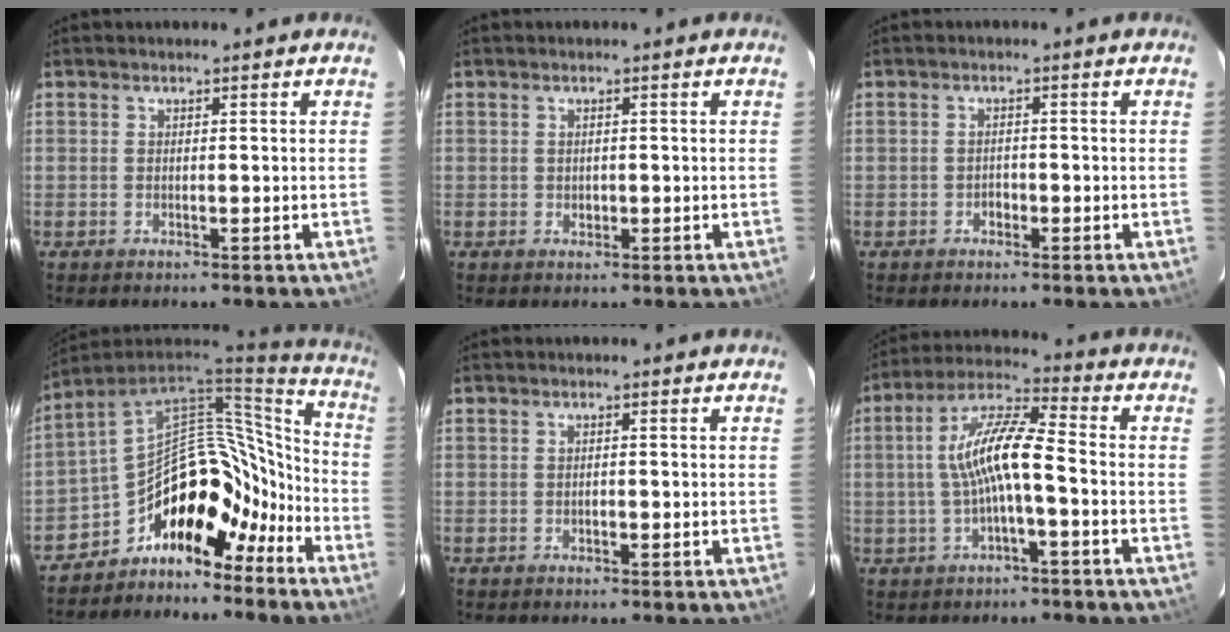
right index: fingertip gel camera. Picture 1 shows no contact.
{"total": 1.1, "force": [0.0, 0.9, 0.5], "torque": [-0.008, 0.002, 0.001]}
{"total": 1.4, "force": [-0.8, 1.1, 0.5], "torque": [-0.009, 0.004, -0.011]}
{"total": 17.0, "force": [-11.4, 10.4, 7.3], "torque": [-0.112, 0.070, -0.175]}
{"total": 0.6, "force": [-0.3, 0.4, 0.3], "torque": [-0.005, 0.002, -0.005]}
{"total": 10.1, "force": [-1.5, 2.0, 9.8], "torque": [-0.196, 0.020, -0.027]}